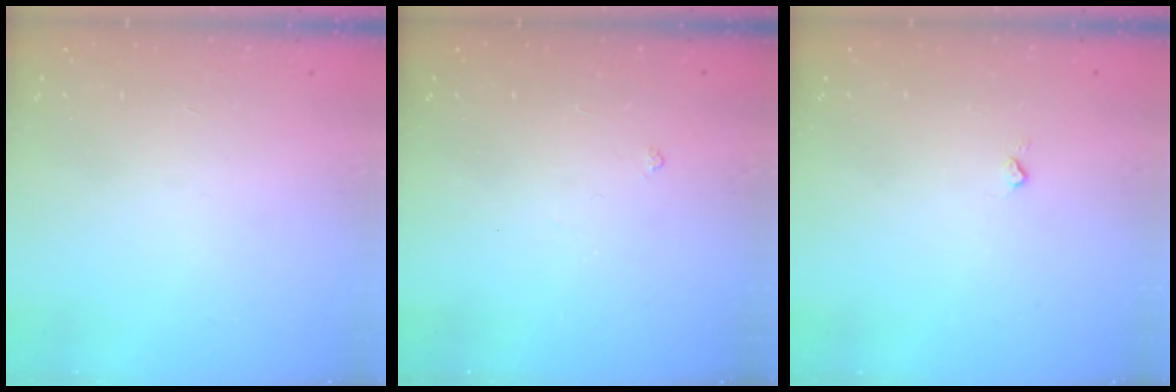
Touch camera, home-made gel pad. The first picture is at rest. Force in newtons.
{"total": 2.9, "press": 2.8, "slide": 0.6}
{"total": 2.7, "press": 2.7, "slide": 0.4}